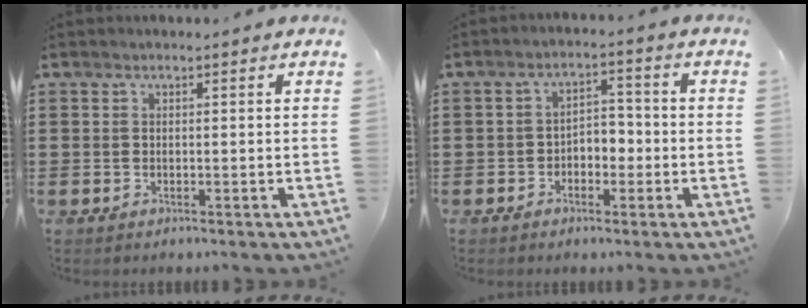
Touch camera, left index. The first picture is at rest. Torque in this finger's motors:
{"motor_torque": [0.18, 0.05, 0.27, 0.04]}